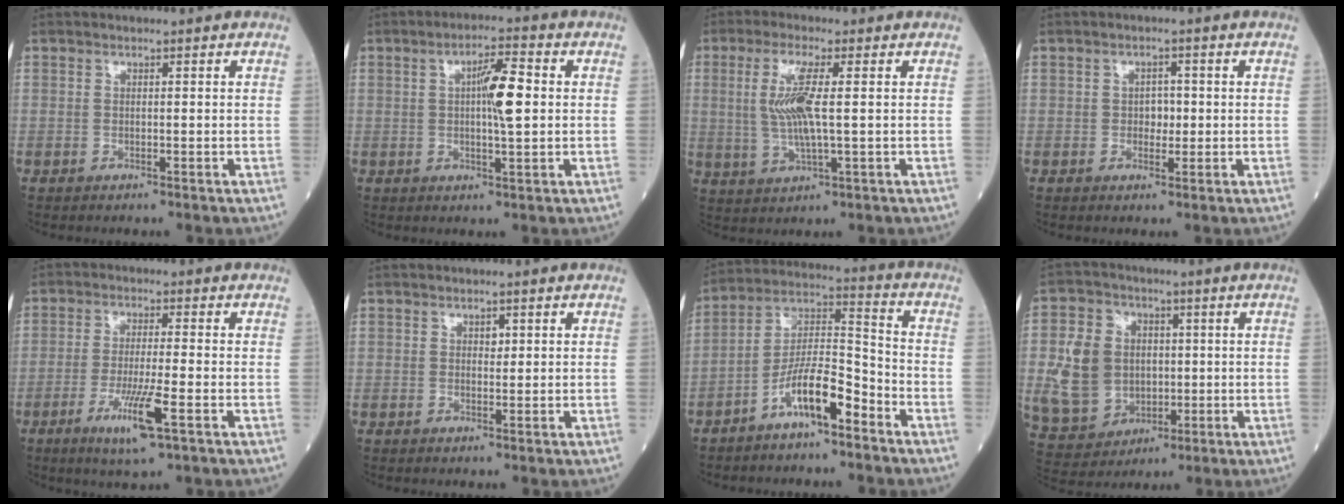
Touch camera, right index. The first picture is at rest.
{"total": 6.5, "force": [0.7, 0.8, 6.4], "torque": [-0.106, 0.008, 0.010]}
{"total": 7.1, "force": [1.0, 0.8, 7.0], "torque": [-0.156, -0.002, 0.019]}
{"total": 2.2, "force": [-0.1, 1.5, 1.6], "torque": [-0.018, 0.003, -0.001]}
{"total": 7.8, "force": [-3.4, 0.0, 7.0], "torque": [-0.132, -0.019, -0.060]}
{"total": 1.1, "force": [0.4, 0.7, 0.7], "torque": [-0.007, -0.002, 0.006]}
{"total": 10.2, "force": [-6.1, 2.2, 7.9], "torque": [-0.154, 0.014, -0.114]}
{"total": 11.6, "force": [0.1, 9.6, 6.4], "torque": [-0.160, 0.024, 0.017]}